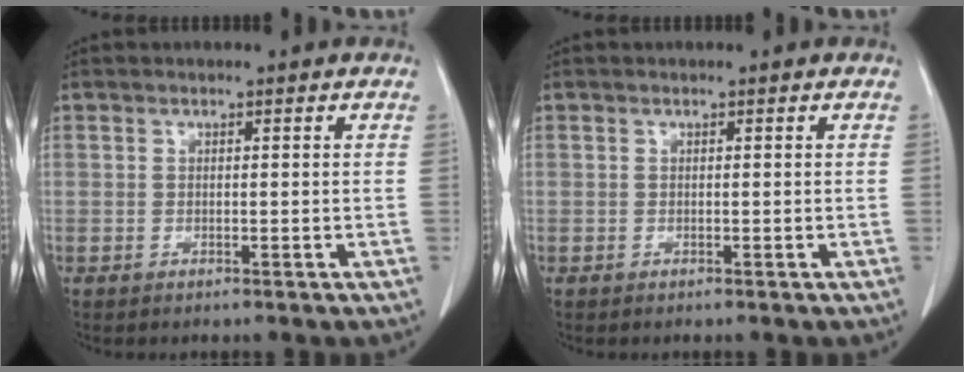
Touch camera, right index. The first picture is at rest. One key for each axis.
{"total": 0.0}